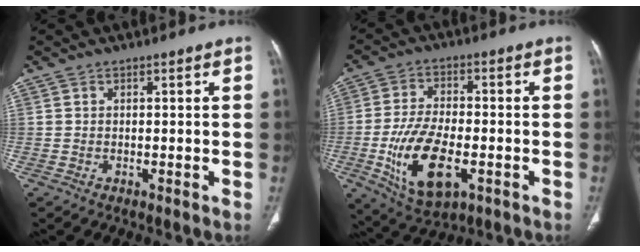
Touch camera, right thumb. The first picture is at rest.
{"total": 14.5, "force": [-4.3, 7.0, 11.9], "torque": [-0.223, 0.001, -0.066]}